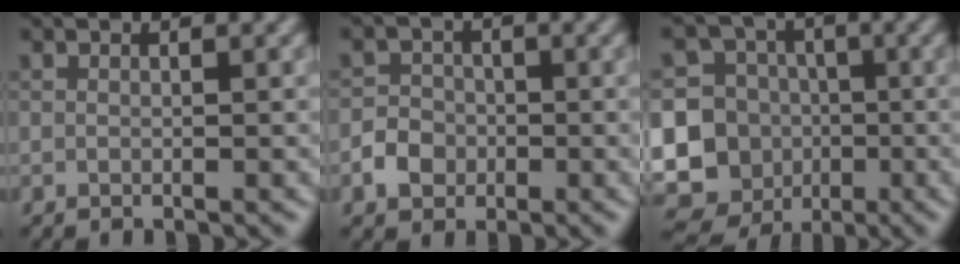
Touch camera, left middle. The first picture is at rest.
{"total": 2.5, "force": [-0.9, 2.2, 0.9], "torque": [-0.008, 0.002, -0.021]}
{"total": 16.2, "force": [-4.5, 15.2, 3.5], "torque": [-0.103, -0.015, -0.088]}